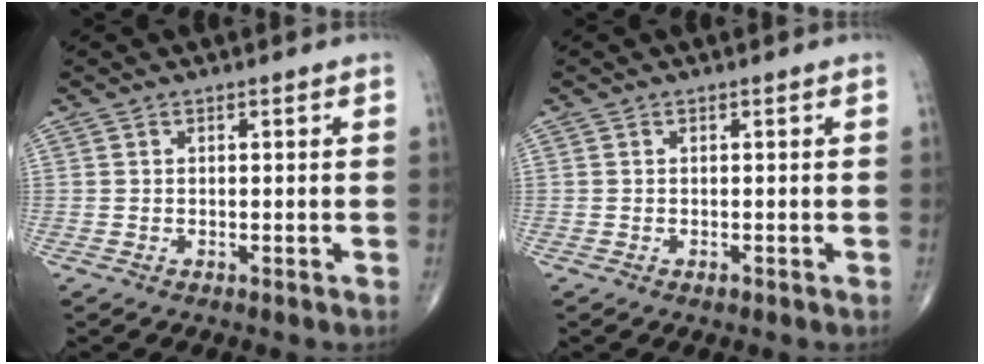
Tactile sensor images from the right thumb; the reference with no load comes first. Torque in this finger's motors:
{"motor_torque": [-0.13, -0.02, -0.12, -0.04, 0.01]}